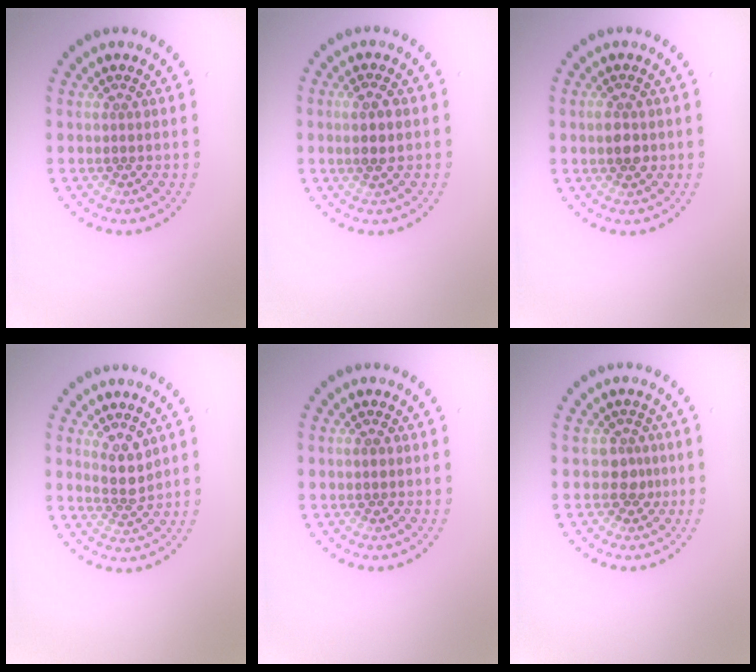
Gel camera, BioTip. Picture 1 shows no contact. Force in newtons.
{"total": 1.9, "press": 1.8, "slide": 0.4}
{"total": 2.4, "press": 2.4, "slide": 0.1}
{"total": 2.4, "press": 2.1, "slide": 1.2}
{"total": 0.8, "press": 0.8, "slide": 0.1}
{"total": 1.7, "press": 1.3, "slide": 1.1}